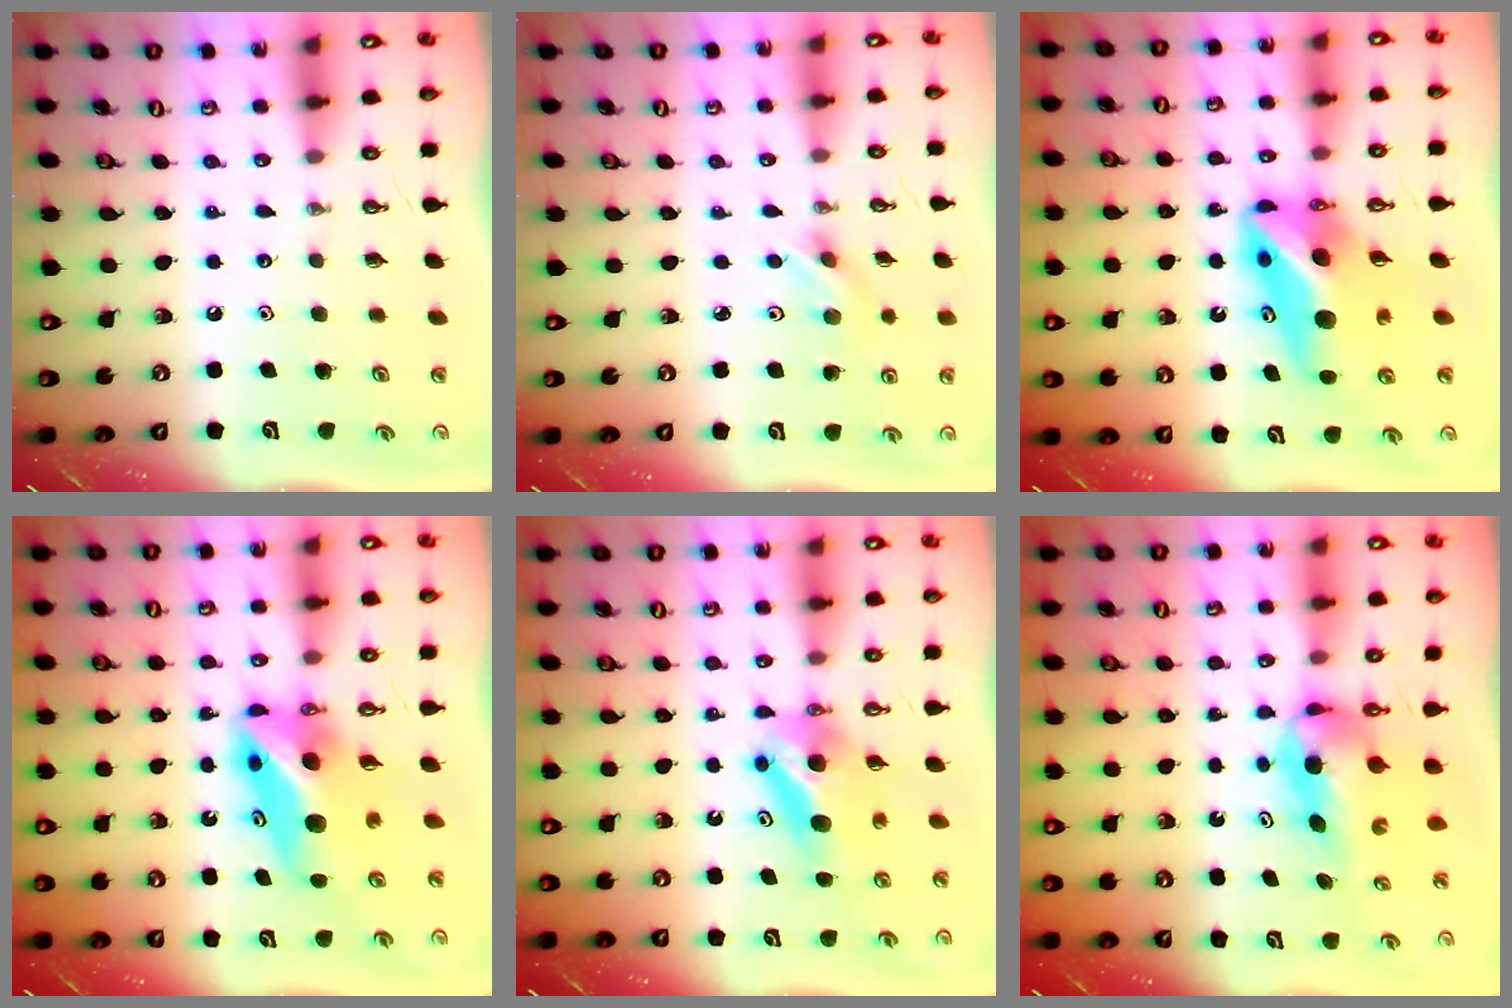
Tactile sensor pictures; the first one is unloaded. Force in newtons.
{"total": 2.9, "press": 2.8, "slide": 0.8}
{"total": 12.9, "press": 12.6, "slide": 2.9}
{"total": 9.1, "press": 8.9, "slide": 1.6}
{"total": 6.6, "press": 6.6, "slide": 0.8}
{"total": 5.6, "press": 5.3, "slide": 1.8}